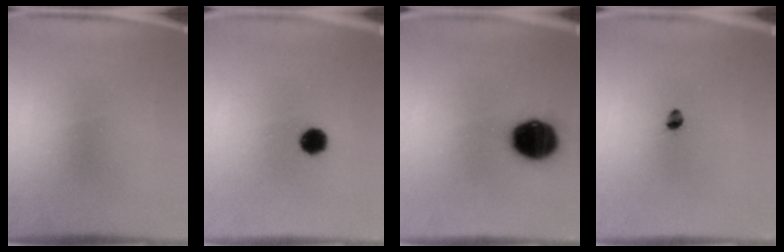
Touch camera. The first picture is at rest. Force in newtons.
{"total": 5.1}
{"total": 15.8}
{"total": 2.0}